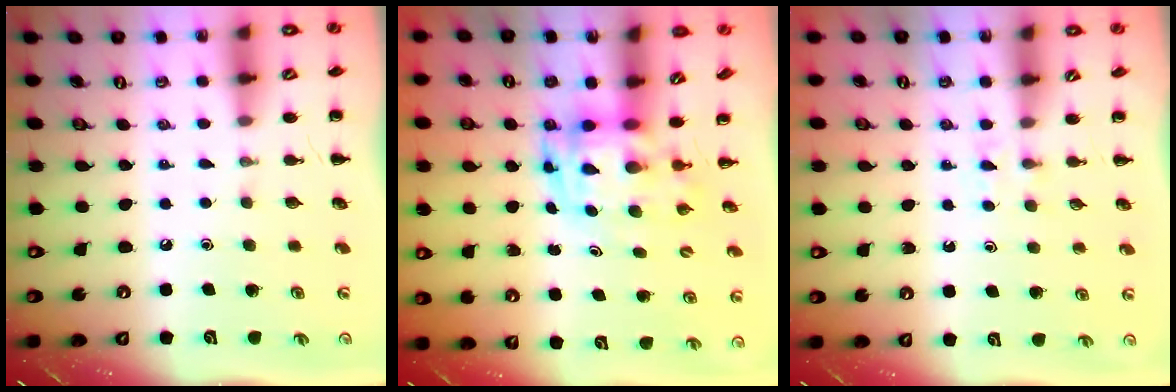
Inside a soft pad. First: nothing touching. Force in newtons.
{"total": 3.6, "press": 3.5, "slide": 0.7}
{"total": 2.4, "press": 2.0, "slide": 1.2}